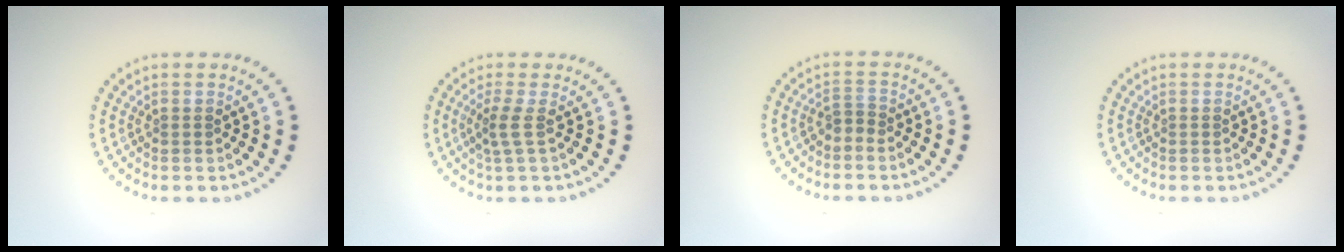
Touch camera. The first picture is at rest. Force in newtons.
{"total": 1.9, "press": 1.3, "slide": 1.4}
{"total": 1.2, "press": 0.8, "slide": 0.9}
{"total": 0.0}